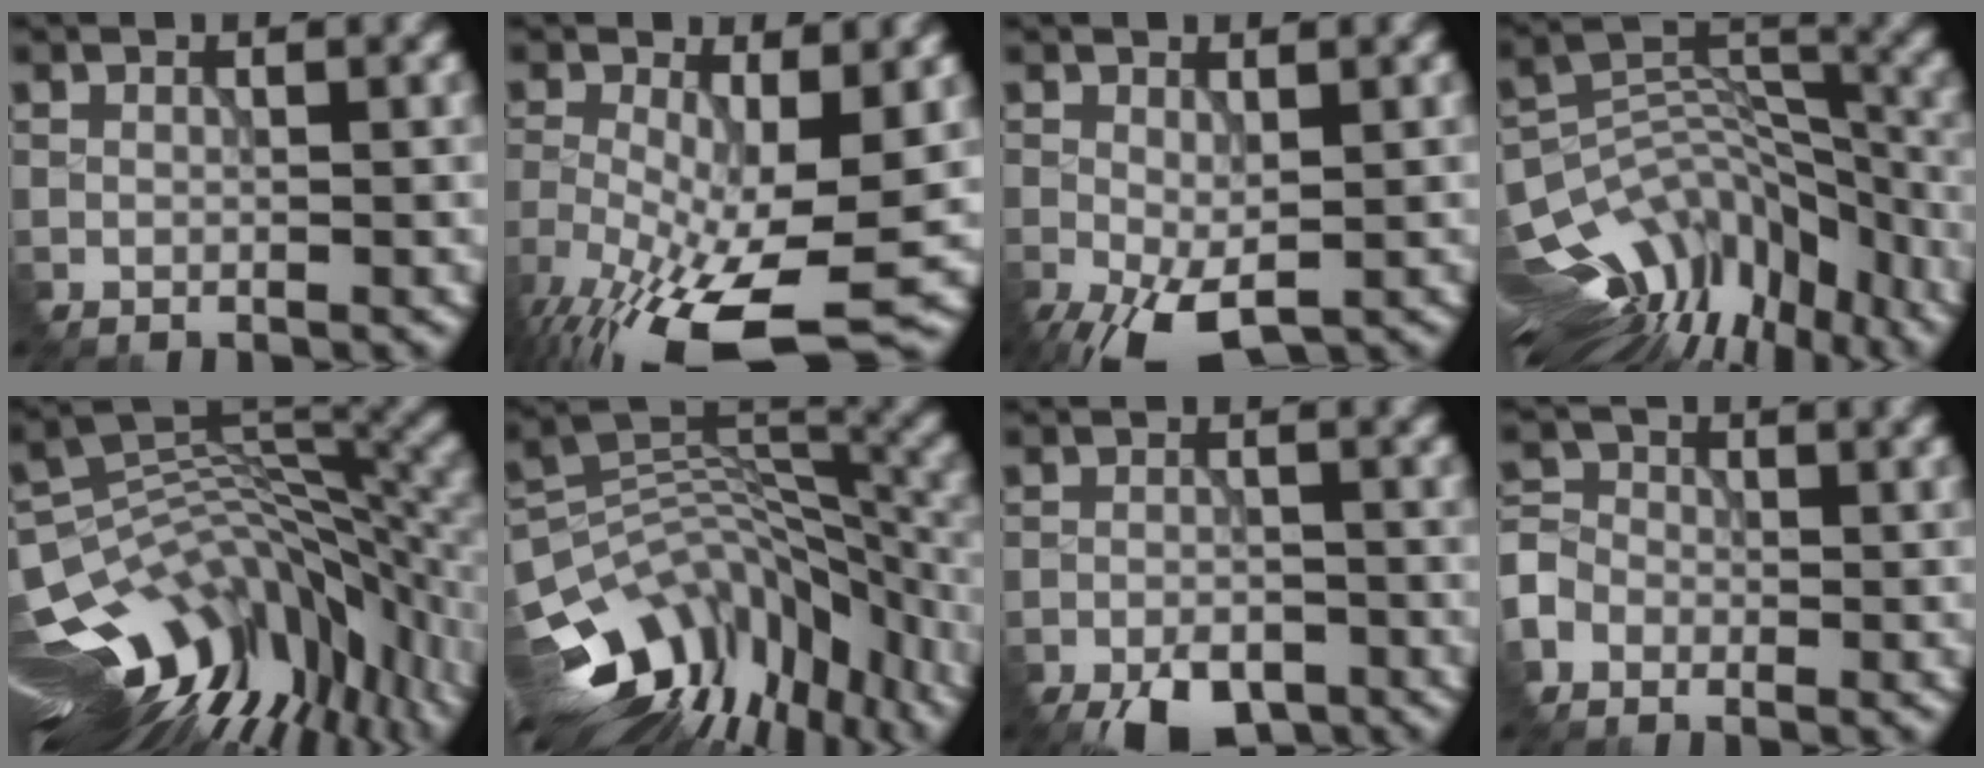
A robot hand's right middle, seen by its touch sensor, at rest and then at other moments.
{"total": 12.4, "force": [-5.9, 4.0, 10.1], "torque": [-0.194, -0.029, -0.099]}
{"total": 5.5, "force": [-2.6, 2.5, 4.2], "torque": [-0.094, -0.019, -0.036]}
{"total": 14.1, "force": [-10.1, 7.1, 6.8], "torque": [-0.120, 0.018, -0.143]}
{"total": 14.7, "force": [-7.4, 6.9, 10.6], "torque": [-0.196, 0.000, -0.117]}
{"total": 12.9, "force": [-7.3, 7.2, 7.9], "torque": [-0.151, -0.005, -0.103]}
{"total": 5.7, "force": [-4.4, 2.3, 2.9], "torque": [-0.038, -0.015, -0.070]}
{"total": 4.6, "force": [-2.5, 3.7, 1.3], "torque": [-0.024, -0.001, -0.059]}